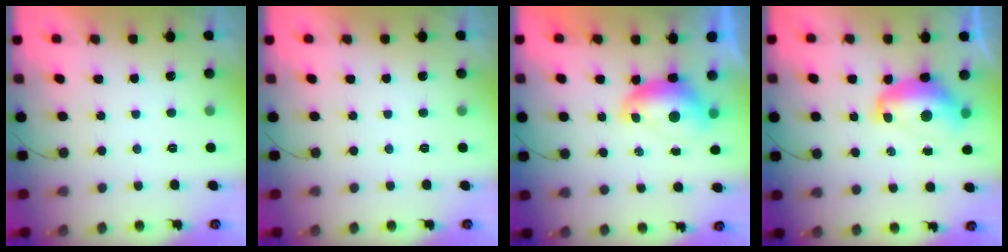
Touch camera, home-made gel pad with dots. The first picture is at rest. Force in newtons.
{"total": 0.0}
{"total": 7.8, "press": 7.8, "slide": 0.9}
{"total": 11.3, "press": 11.2, "slide": 1.1}